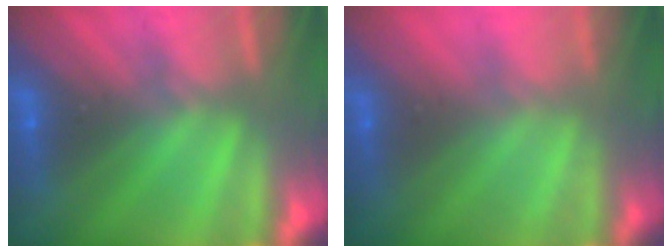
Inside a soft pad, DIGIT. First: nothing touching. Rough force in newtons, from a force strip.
{"total": 2.3}